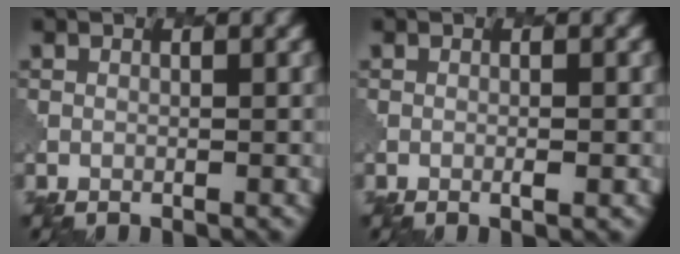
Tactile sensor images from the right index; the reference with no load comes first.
{"total": 0.8, "force": [0.0, 0.1, 0.8], "torque": [-0.011, 0.002, 0.000]}